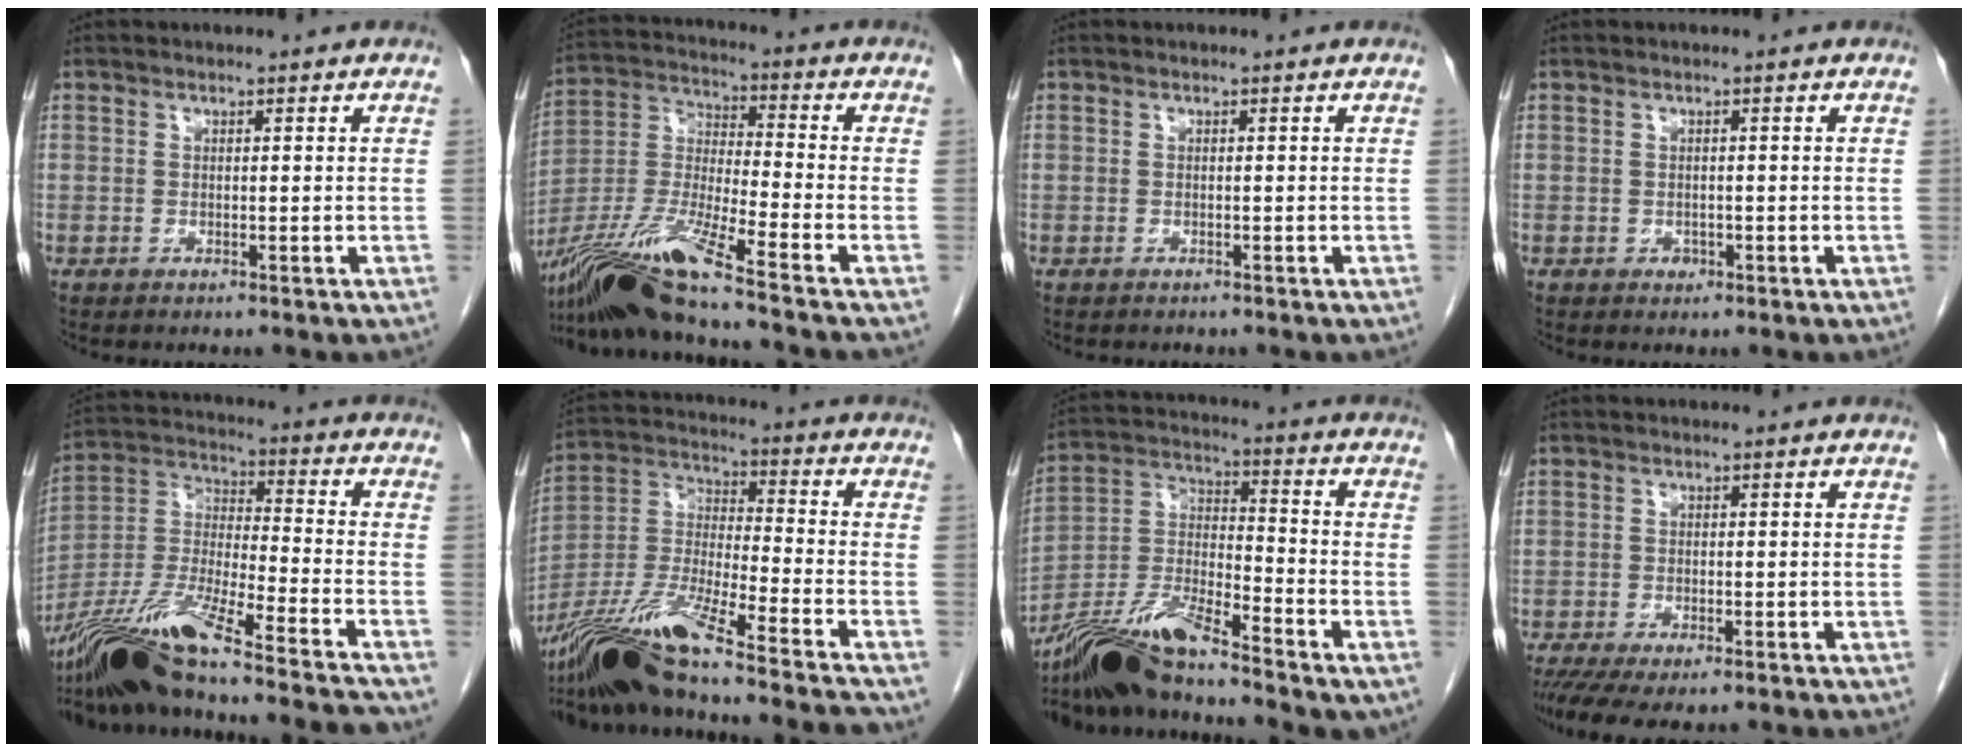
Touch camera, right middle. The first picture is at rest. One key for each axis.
{"total": 15.5, "fx": -11.9, "fy": -1.5, "fz": 9.7, "tx": -0.206, "ty": -0.020, "tz": -0.225}
{"total": 0.8, "fx": -0.7, "fy": 0.4, "fz": 0.1, "tx": -0.009, "ty": 0.001, "tz": -0.011}
{"total": 0.7, "fx": -0.4, "fy": 0.6, "fz": 0.2, "tx": -0.004, "ty": 0.002, "tz": -0.005}
{"total": 24.7, "fx": -20.1, "fy": 0.1, "fz": 14.4, "tx": -0.281, "ty": -0.034, "tz": -0.356}
{"total": 22.4, "fx": -18.0, "fy": -0.3, "fz": 13.4, "tx": -0.280, "ty": -0.031, "tz": -0.328}
{"total": 14.2, "fx": -11.9, "fy": 0.8, "fz": 7.6, "tx": -0.153, "ty": -0.002, "tz": -0.220}
{"total": 9.1, "fx": -7.0, "fy": 2.8, "fz": 5.1, "tx": -0.080, "ty": -0.010, "tz": -0.106}